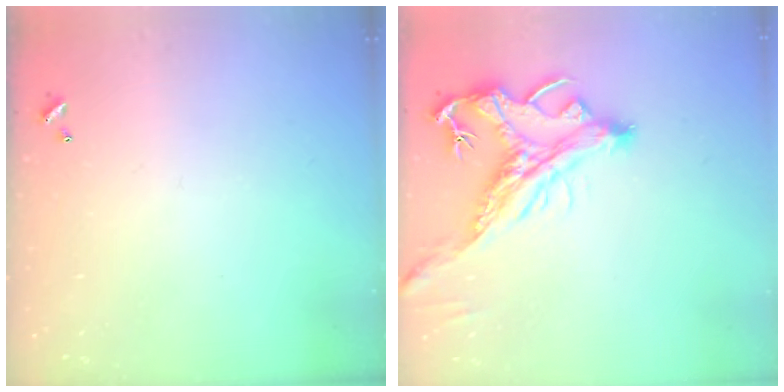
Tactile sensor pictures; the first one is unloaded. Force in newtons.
{"total": 4.1, "press": 3.8, "slide": 1.5}